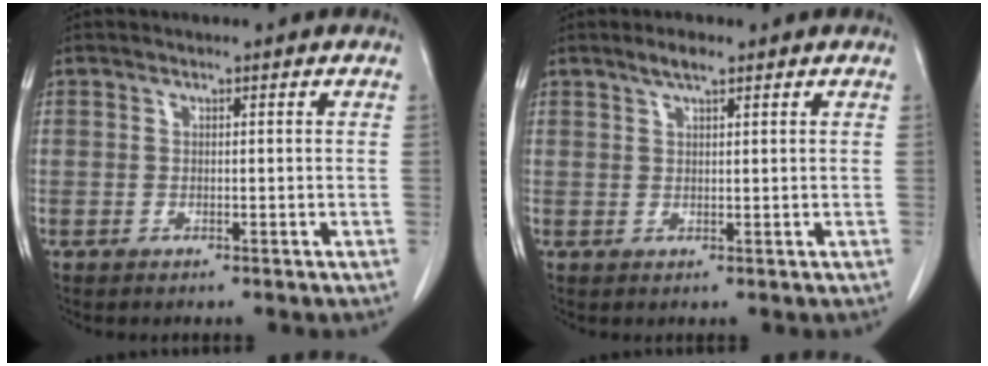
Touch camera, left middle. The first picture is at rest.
{"total": 2.4, "force": [1.8, 0.4, 1.6], "torque": [-0.035, 0.004, 0.032]}